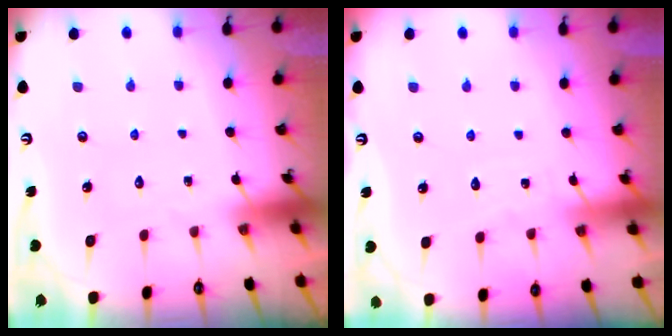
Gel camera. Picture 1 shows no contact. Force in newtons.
{"total": 2.6, "press": 2.6, "slide": 0.3}